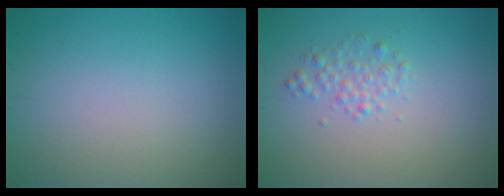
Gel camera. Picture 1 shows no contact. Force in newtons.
{"total": 1.7, "press": 1.7, "slide": 0.0}